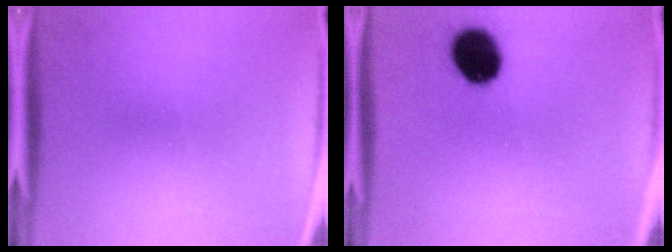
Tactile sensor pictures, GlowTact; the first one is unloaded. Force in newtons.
{"total": 13.5}